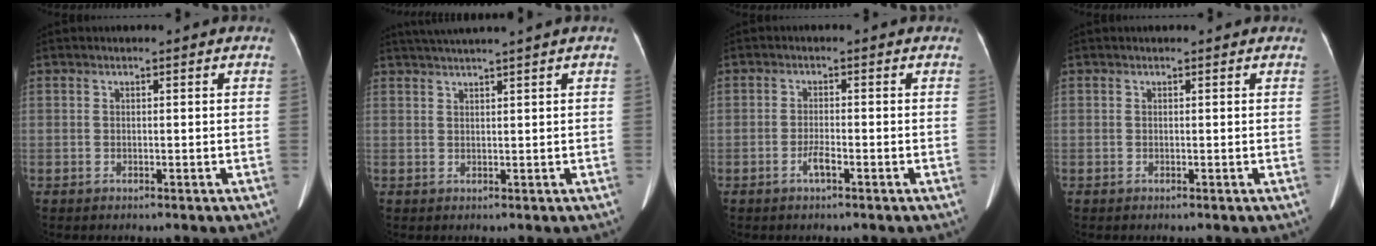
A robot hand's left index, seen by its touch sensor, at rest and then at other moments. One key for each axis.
{"total": 5.0, "fx": 4.1, "fy": -1.5, "fz": 2.5, "tx": -0.037, "ty": 0.020, "tz": 0.073}
{"total": 1.9, "fx": -1.1, "fy": 0.2, "fz": 1.5, "tx": -0.032, "ty": -0.001, "tz": -0.021}
{"total": 0.5, "fx": 0.4, "fy": 0.4, "fz": 0.1, "tx": -0.003, "ty": 0.011, "tz": 0.005}